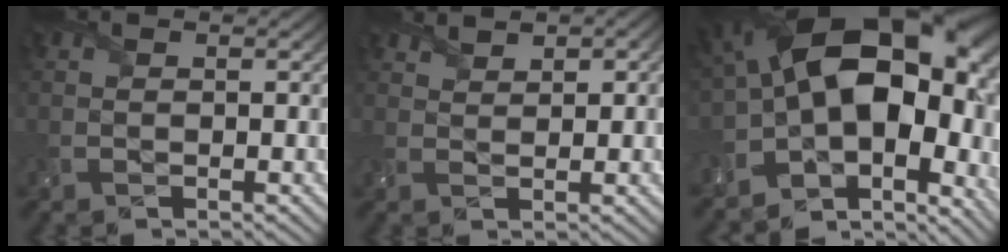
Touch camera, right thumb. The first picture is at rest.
{"total": 2.7, "force": [2.3, 1.1, 1.0], "torque": [-0.019, 0.004, 0.045]}
{"total": 18.3, "force": [0.5, 11.1, 14.5], "torque": [-0.226, -0.027, 0.035]}